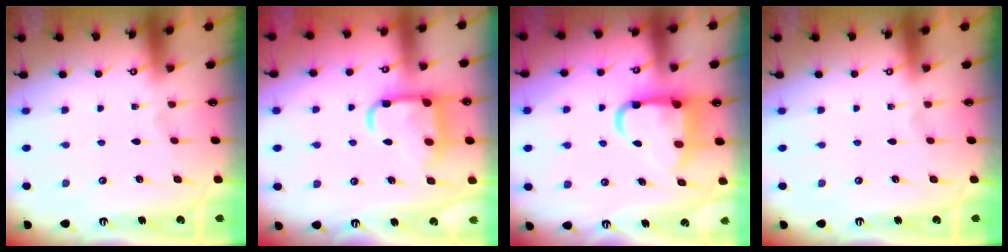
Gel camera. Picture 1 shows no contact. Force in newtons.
{"total": 14.0, "press": 14.0, "slide": 1.0}
{"total": 12.6, "press": 12.5, "slide": 1.6}
{"total": 0.0}